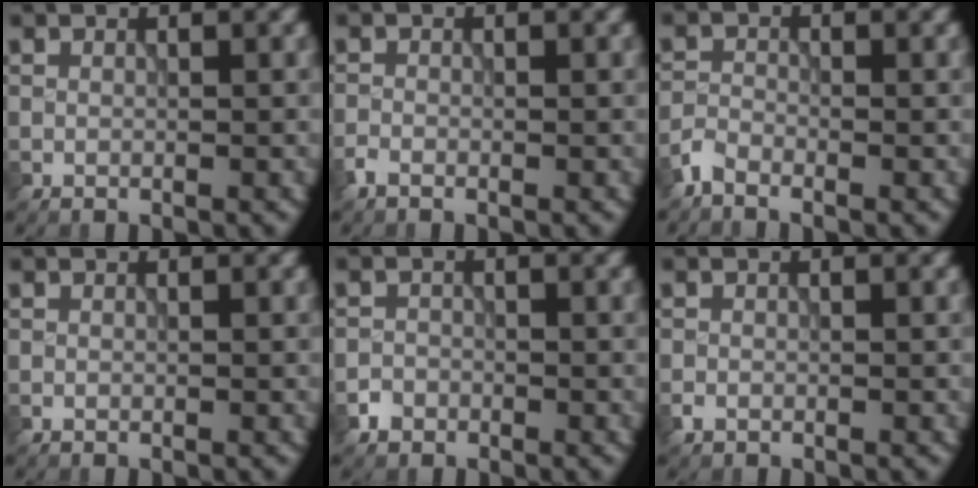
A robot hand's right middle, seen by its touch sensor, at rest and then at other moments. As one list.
[{"total": 0.9, "force": [-0.8, 0.3, 0.4], "torque": [-0.006, 0.000, -0.019]}, {"total": 1.6, "force": [-1.4, 0.5, 0.6], "torque": [-0.012, 0.002, -0.038]}, {"total": 0.0}, {"total": 1.3, "force": [-0.8, 1.0, 0.1], "torque": [0.008, 0.003, -0.017]}, {"total": 0.7, "force": [-0.5, 0.5, 0.2], "torque": [-0.002, -0.001, -0.010]}]